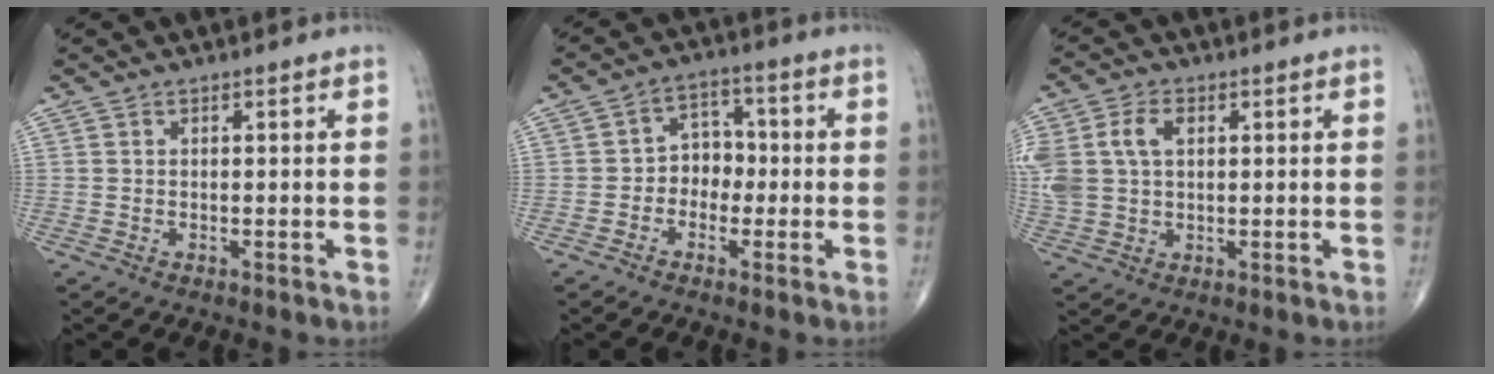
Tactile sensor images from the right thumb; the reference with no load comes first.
{"total": 5.8, "force": [-1.3, 4.8, 3.1], "torque": [-0.010, 0.026, -0.036]}
{"total": 12.3, "force": [2.7, 8.7, 8.3], "torque": [-0.213, 0.012, 0.056]}